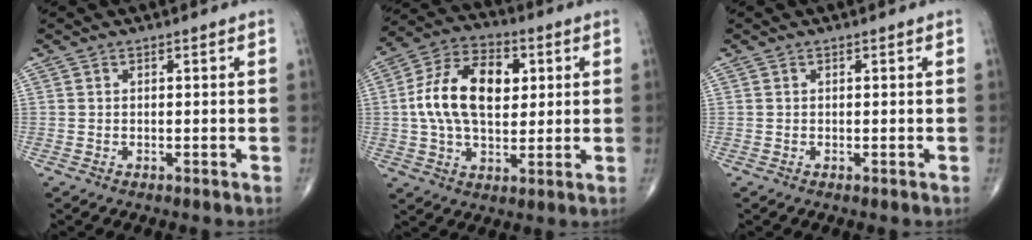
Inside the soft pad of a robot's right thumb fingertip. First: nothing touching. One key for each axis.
{"total": 16.0, "fx": 2.5, "fy": 9.7, "fz": 12.5, "tx": -0.208, "ty": 0.013, "tz": 0.038}
{"total": 0.0}